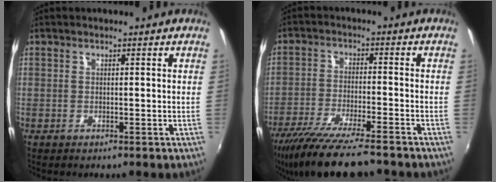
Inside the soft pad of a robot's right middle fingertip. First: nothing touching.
{"total": 14.7, "force": [-12.1, 1.7, 8.1], "torque": [-0.169, -0.041, -0.205]}